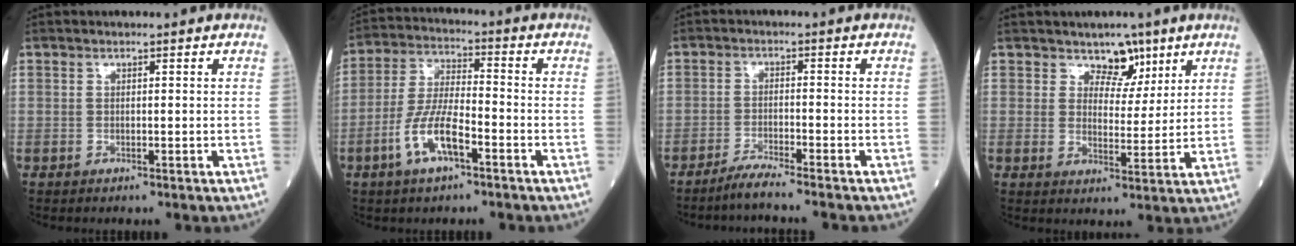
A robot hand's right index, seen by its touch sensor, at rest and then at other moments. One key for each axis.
{"total": 8.9, "fx": -4.2, "fy": 2.3, "fz": 7.6, "tx": -0.158, "ty": 0.001, "tz": -0.080}
{"total": 4.5, "fx": -3.9, "fy": -0.9, "fz": 2.0, "tx": -0.039, "ty": -0.012, "tz": -0.071}
{"total": 4.6, "fx": 3.3, "fy": 2.8, "fz": 1.6, "tx": -0.011, "ty": -0.003, "tz": 0.053}